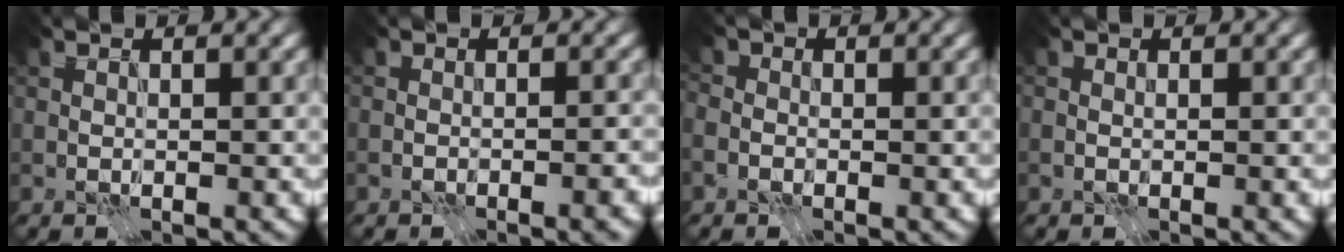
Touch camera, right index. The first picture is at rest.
{"total": 1.7, "force": [-0.7, 0.5, 1.5], "torque": [-0.006, 0.005, -0.011]}
{"total": 1.2, "force": [-0.5, 1.0, 0.4], "torque": [-0.003, 0.000, -0.008]}
{"total": 0.0}